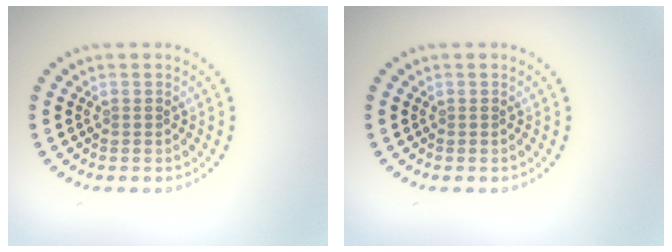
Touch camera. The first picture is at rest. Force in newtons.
{"total": 0.0}